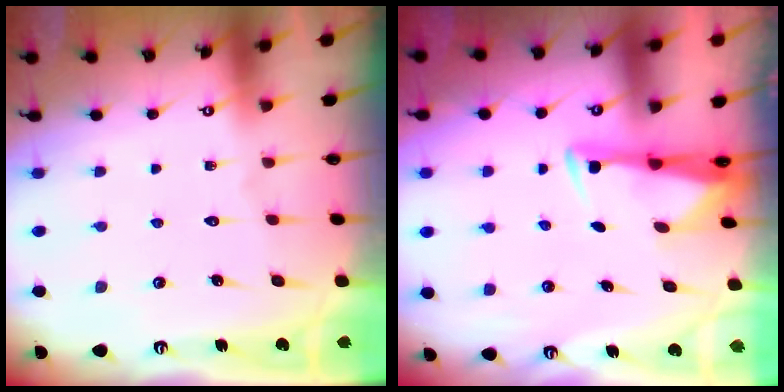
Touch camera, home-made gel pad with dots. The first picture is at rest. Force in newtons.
{"total": 3.1, "press": 3.0, "slide": 0.9}